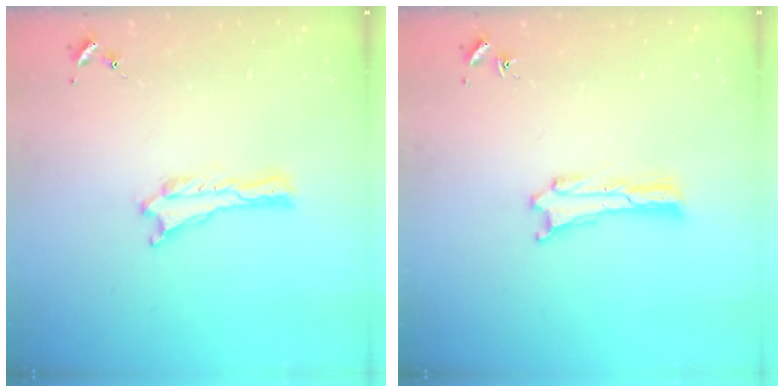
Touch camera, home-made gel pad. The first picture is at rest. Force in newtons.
{"total": 0.0}